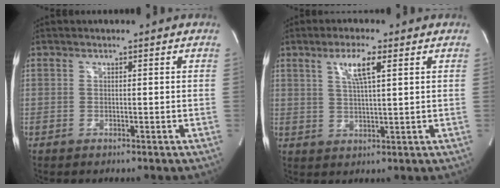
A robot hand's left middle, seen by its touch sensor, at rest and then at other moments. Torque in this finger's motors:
{"motor_torque": [0.13, -0.11, 0.04, 0.06]}